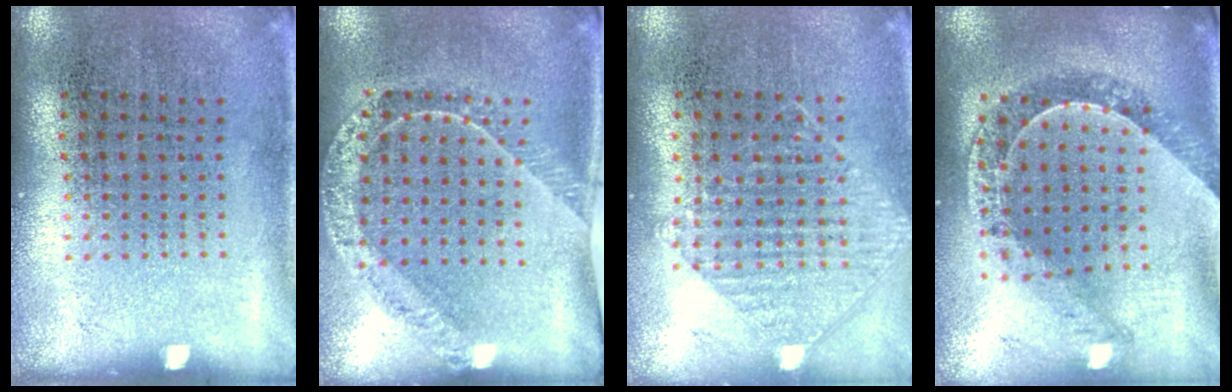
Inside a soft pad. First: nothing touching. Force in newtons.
{"total": 1.4, "press": 1.4, "slide": 0.2}
{"total": 0.9, "press": 0.9, "slide": 0.1}
{"total": 1.0, "press": 1.0, "slide": 0.2}